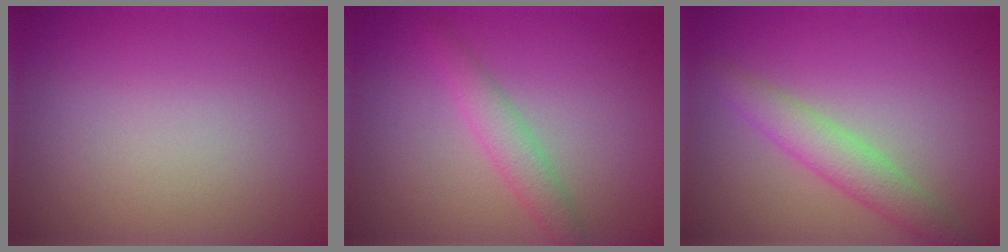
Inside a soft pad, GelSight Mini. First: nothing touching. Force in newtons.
{"total": 2.3, "press": 2.3, "slide": 0.0}
{"total": 2.4, "press": 2.4, "slide": 0.2}